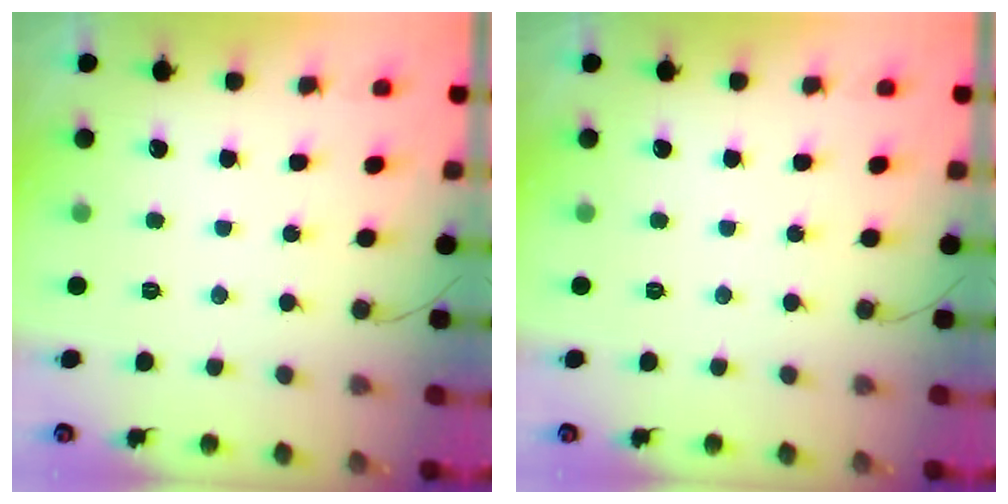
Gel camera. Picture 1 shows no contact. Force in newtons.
{"total": 0.0}